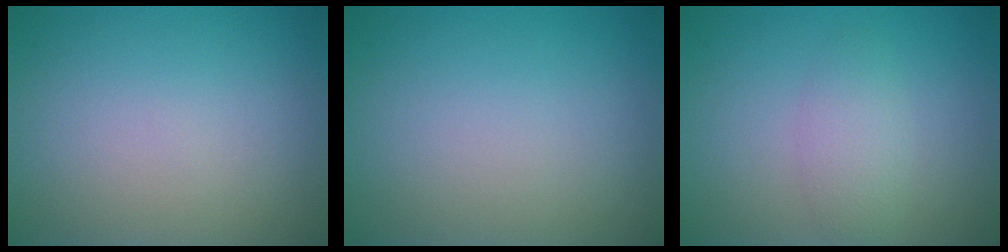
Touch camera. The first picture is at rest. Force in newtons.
{"total": 0.0}
{"total": 2.3, "press": 2.3, "slide": 0.1}